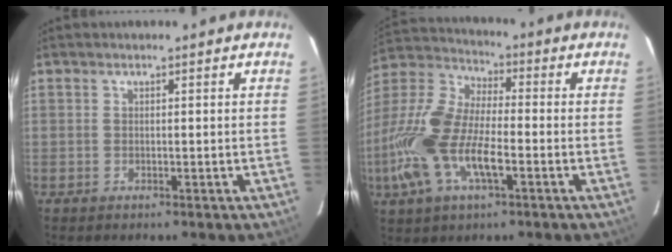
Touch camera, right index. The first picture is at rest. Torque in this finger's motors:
{"motor_torque": [0.84, -0.47, 1.05, 0.21]}